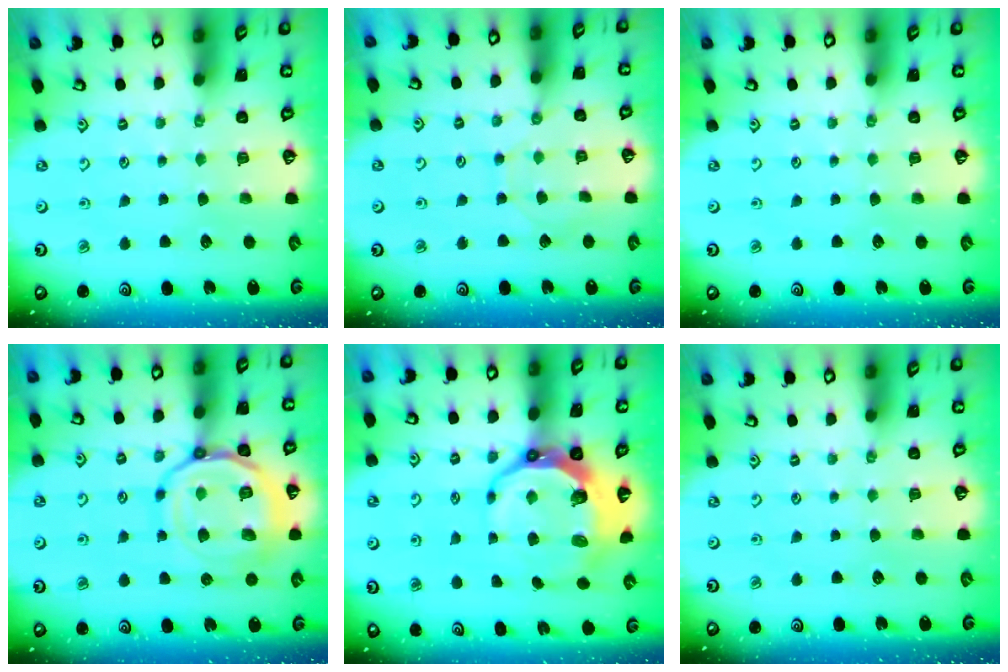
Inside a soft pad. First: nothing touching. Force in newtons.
{"total": 5.6, "press": 5.5, "slide": 0.6}
{"total": 0.0}
{"total": 17.5, "press": 17.4, "slide": 1.6}
{"total": 12.1, "press": 11.2, "slide": 4.6}
{"total": 0.0}